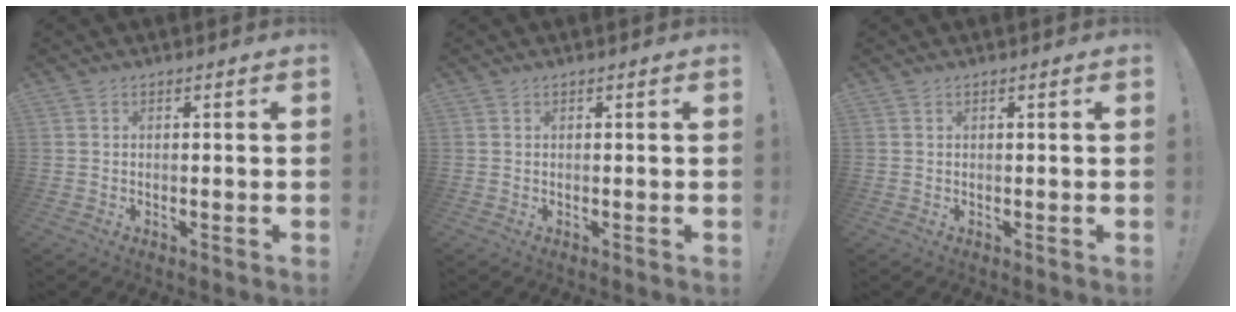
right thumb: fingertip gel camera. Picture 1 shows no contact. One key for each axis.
{"total": 0.0}
{"total": 0.0}